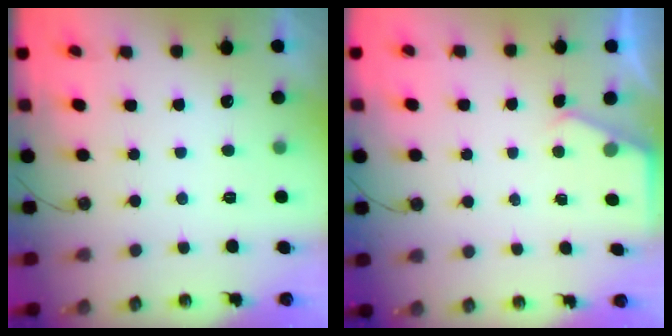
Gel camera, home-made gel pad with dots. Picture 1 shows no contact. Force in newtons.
{"total": 2.4, "press": 2.4, "slide": 0.4}